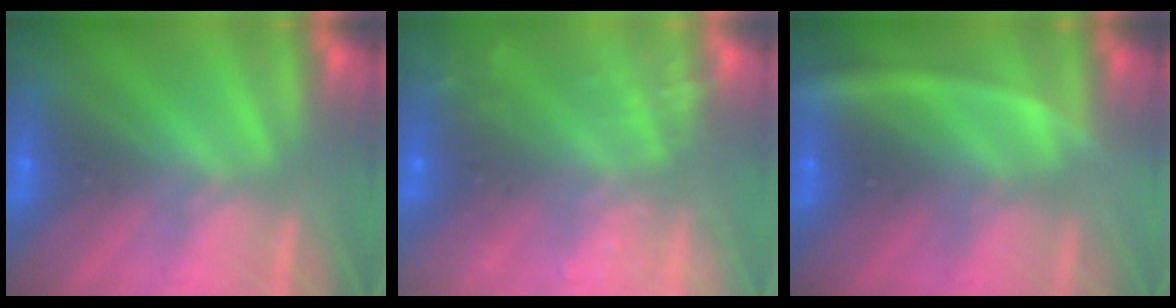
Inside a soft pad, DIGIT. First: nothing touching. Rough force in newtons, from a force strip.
{"total": 6.7}
{"total": 3.5}